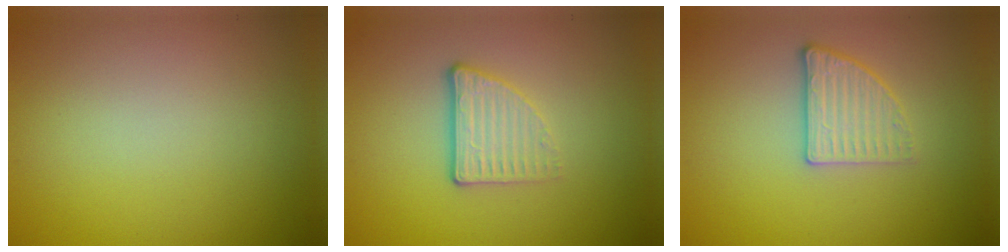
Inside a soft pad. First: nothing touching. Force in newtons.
{"total": 3.4, "press": 2.4, "slide": 2.4}
{"total": 2.7, "press": 2.5, "slide": 1.0}